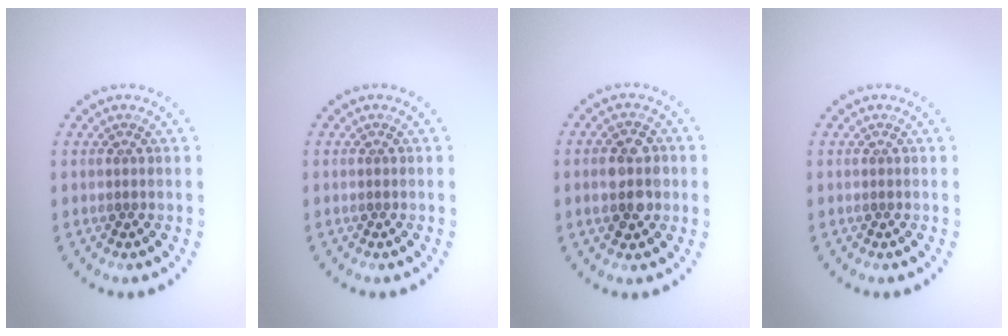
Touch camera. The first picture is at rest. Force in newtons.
{"total": 0.0}
{"total": 3.5, "press": 3.5, "slide": 0.1}
{"total": 0.0}